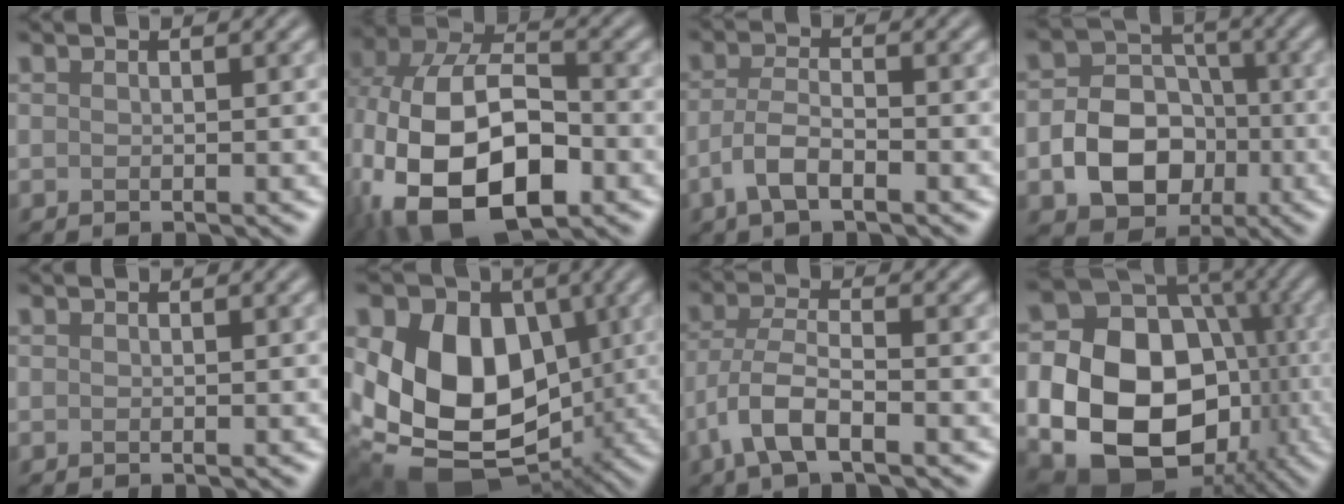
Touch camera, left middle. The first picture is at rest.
{"total": 16.7, "force": [-4.6, 10.5, 12.1], "torque": [-0.236, -0.015, -0.074]}
{"total": 3.3, "force": [-1.6, 1.2, 2.6], "torque": [-0.057, 0.001, -0.036]}
{"total": 7.3, "force": [-2.1, 5.7, 4.1], "torque": [-0.064, -0.006, -0.039]}
{"total": 0.0}
{"total": 15.3, "force": [0.2, 11.4, 10.2], "torque": [-0.151, 0.000, -0.004]}
{"total": 5.2, "force": [-2.5, 2.0, 4.1], "torque": [-0.088, -0.001, -0.055]}
{"total": 19.3, "force": [-3.0, 15.8, 10.7], "torque": [-0.184, -0.039, -0.058]}